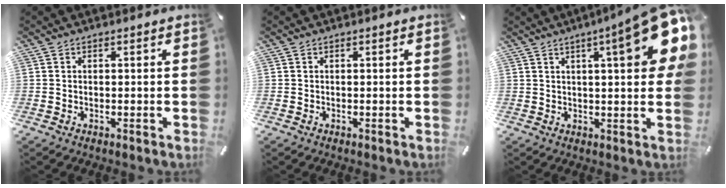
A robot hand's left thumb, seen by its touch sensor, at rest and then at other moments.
{"total": 0.0}
{"total": 18.9, "force": [7.9, 4.5, 16.6], "torque": [-0.222, -0.044, 0.114]}